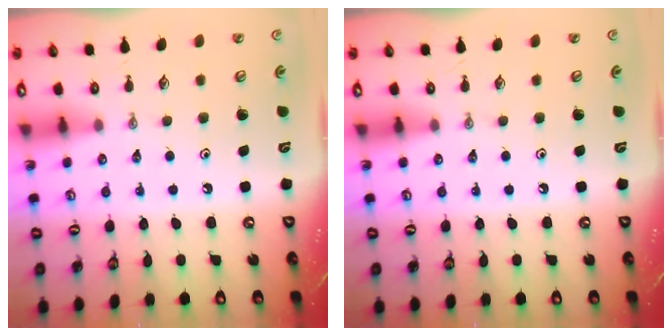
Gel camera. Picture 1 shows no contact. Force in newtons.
{"total": 0.0}